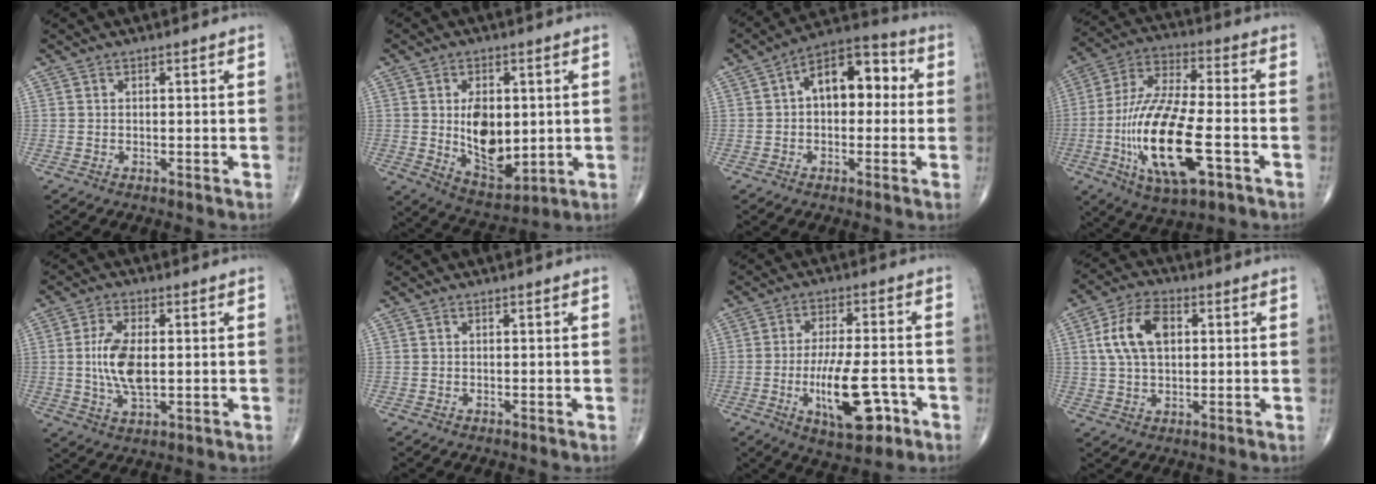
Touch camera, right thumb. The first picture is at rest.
{"total": 12.6, "force": [0.6, 7.4, 10.1], "torque": [-0.134, -0.017, 0.030]}
{"total": 11.8, "force": [1.5, 7.0, 9.4], "torque": [-0.112, 0.037, 0.009]}
{"total": 21.0, "force": [-5.8, 7.8, 18.6], "torque": [-0.378, 0.019, -0.094]}
{"total": 9.1, "force": [0.4, 4.3, 8.0], "torque": [-0.163, -0.007, 0.009]}
{"total": 0.0}
{"total": 13.3, "force": [-4.6, 5.1, 11.4], "torque": [-0.183, 0.013, -0.068]}
{"total": 10.3, "force": [2.3, 6.1, 7.9], "torque": [-0.145, 0.011, 0.040]}